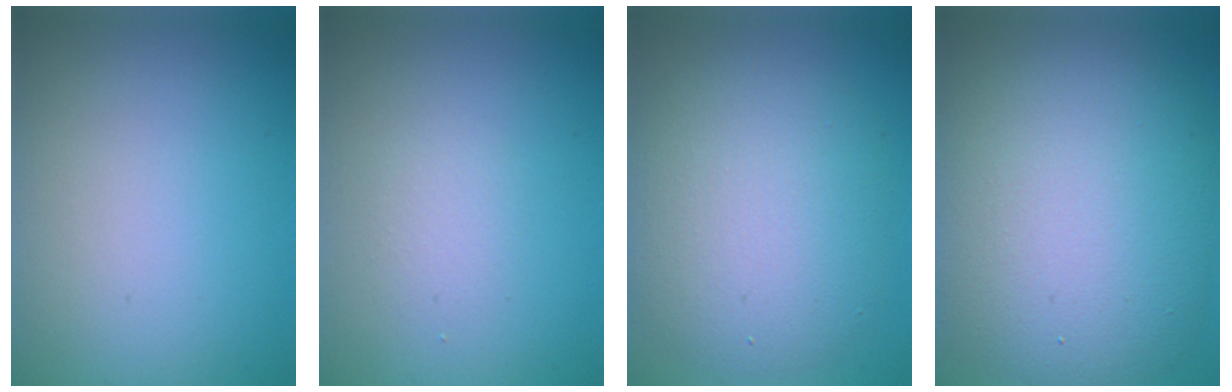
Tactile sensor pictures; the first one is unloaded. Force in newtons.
{"total": 1.2, "press": 1.2, "slide": 0.0}
{"total": 6.7, "press": 6.7, "slide": 0.3}
{"total": 11.4, "press": 11.4, "slide": 1.0}